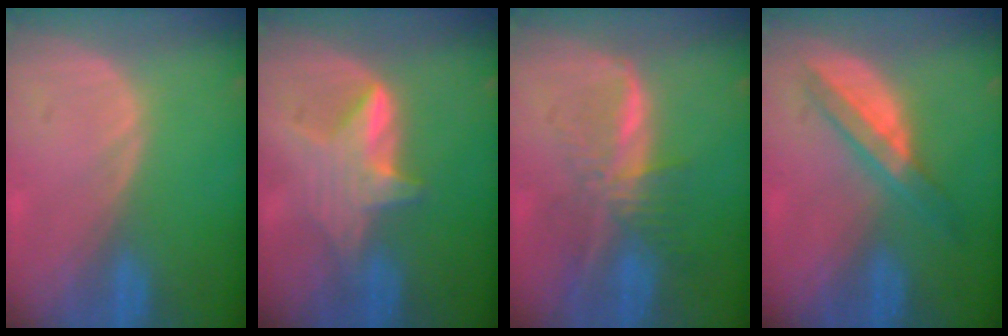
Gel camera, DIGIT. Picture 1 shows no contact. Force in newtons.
{"total": 6.0, "press": 5.7, "slide": 1.9}
{"total": 8.0, "press": 6.7, "slide": 4.3}
{"total": 5.5, "press": 5.3, "slide": 1.6}